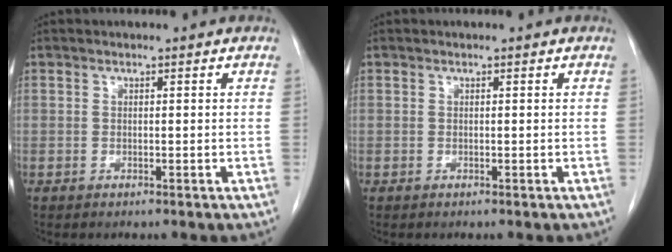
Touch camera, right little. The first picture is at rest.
{"total": 0.0}